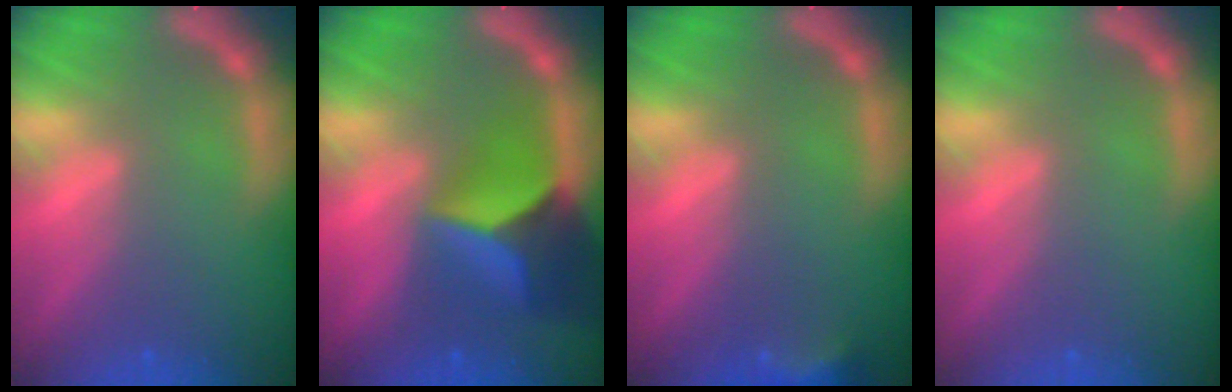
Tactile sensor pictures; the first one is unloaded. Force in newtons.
{"total": 8.9}
{"total": 3.0}
{"total": 0.0}